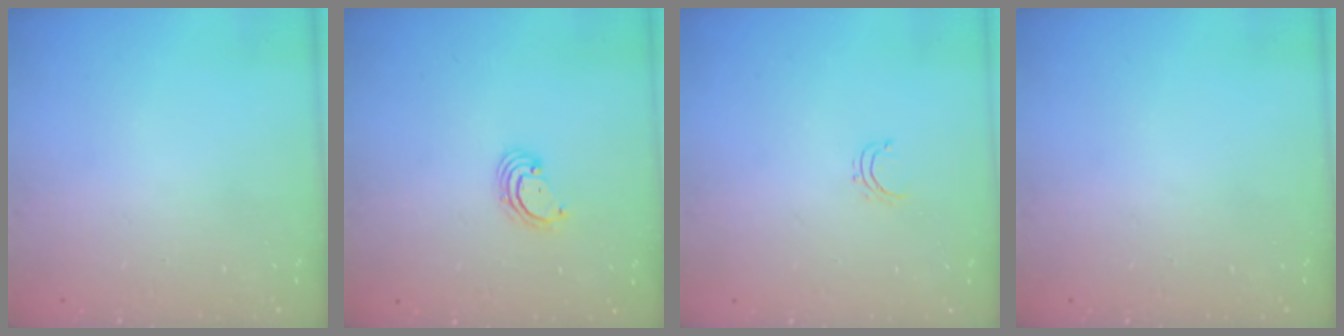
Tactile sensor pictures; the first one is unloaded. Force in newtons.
{"total": 2.3, "press": 2.3, "slide": 0.1}
{"total": 3.6, "press": 3.6, "slide": 0.3}
{"total": 0.0}